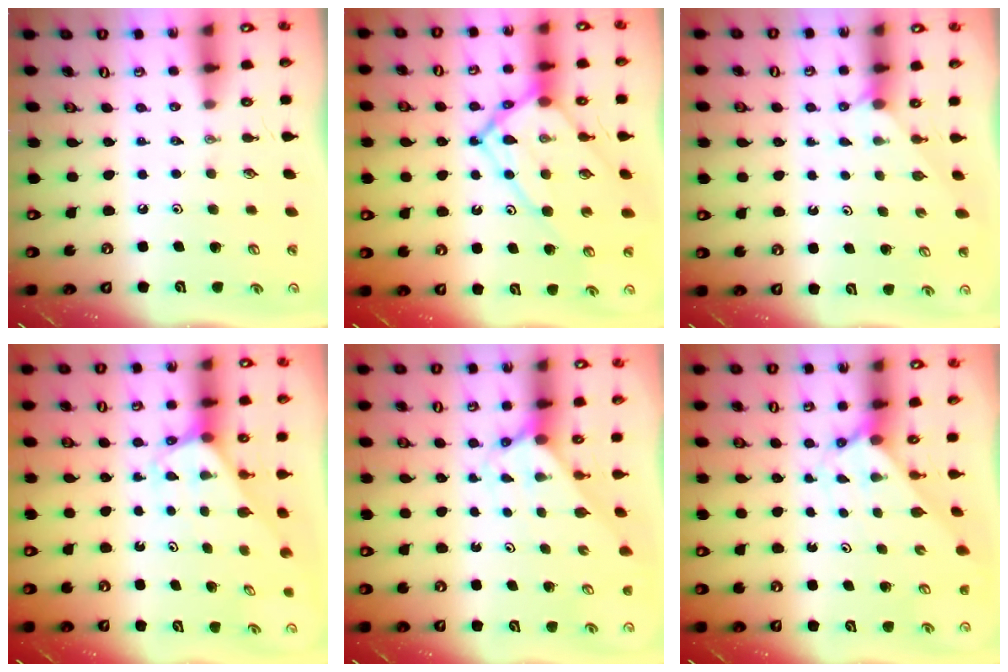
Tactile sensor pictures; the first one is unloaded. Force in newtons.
{"total": 16.0, "press": 16.0, "slide": 1.3}
{"total": 3.0, "press": 2.9, "slide": 0.3}
{"total": 2.5, "press": 2.5, "slide": 0.1}
{"total": 2.5, "press": 2.5, "slide": 0.2}
{"total": 2.3, "press": 2.3, "slide": 0.2}